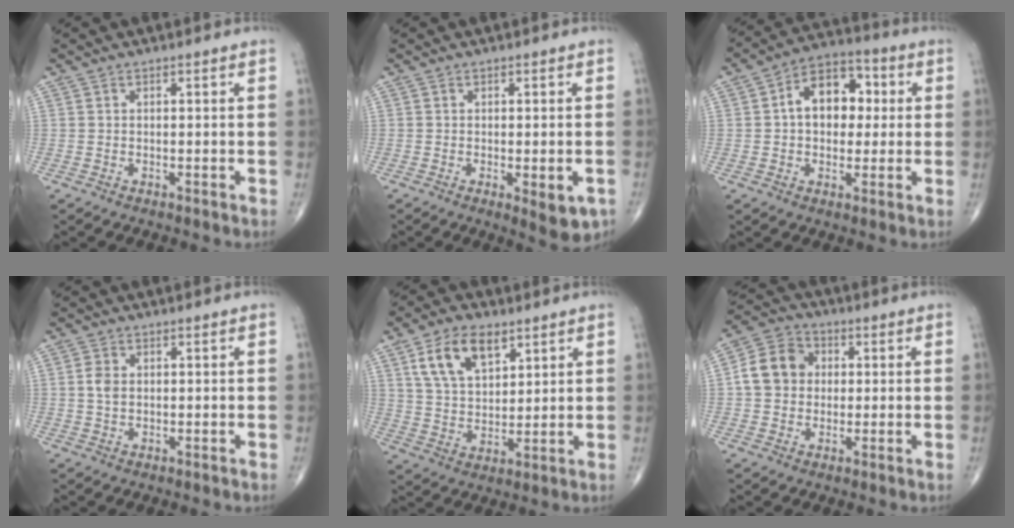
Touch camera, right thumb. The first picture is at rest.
{"total": 5.8, "force": [-2.0, 2.0, 5.1], "torque": [-0.057, -0.007, -0.018]}
{"total": 11.9, "force": [1.6, 8.3, 8.4], "torque": [-0.096, 0.024, 0.016]}
{"total": 2.7, "force": [0.3, 1.9, 1.9], "torque": [-0.036, 0.000, 0.004]}
{"total": 11.5, "force": [5.7, 6.6, 7.5], "torque": [-0.117, -0.020, 0.112]}
{"total": 9.4, "force": [0.8, 7.9, 4.9], "torque": [-0.072, 0.019, 0.002]}